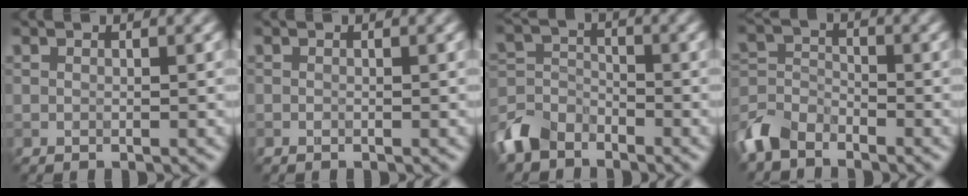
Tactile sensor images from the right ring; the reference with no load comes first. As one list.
[{"total": 0.0}, {"total": 4.6, "force": [-3.6, 2.6, 1.4], "torque": [-0.032, -0.001, -0.082]}, {"total": 4.4, "force": [-3.5, 2.1, 1.5], "torque": [-0.034, -0.002, -0.084]}]